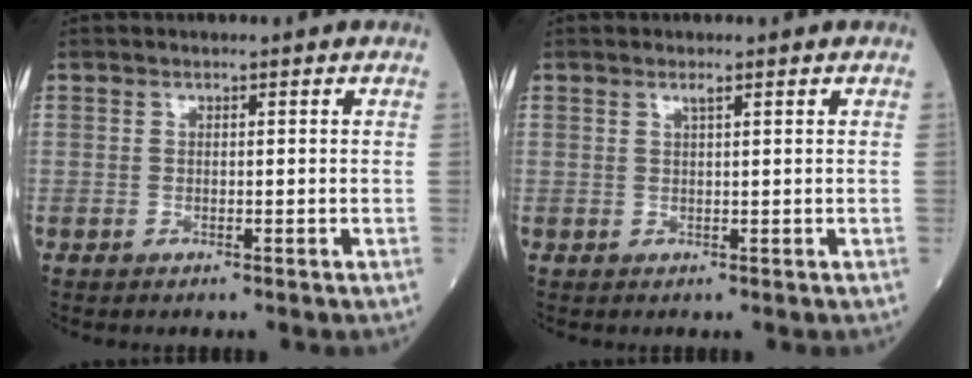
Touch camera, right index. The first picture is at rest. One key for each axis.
{"total": 1.0, "fx": 0.6, "fy": 0.0, "fz": 0.8, "tx": -0.014, "ty": -0.001, "tz": 0.012}